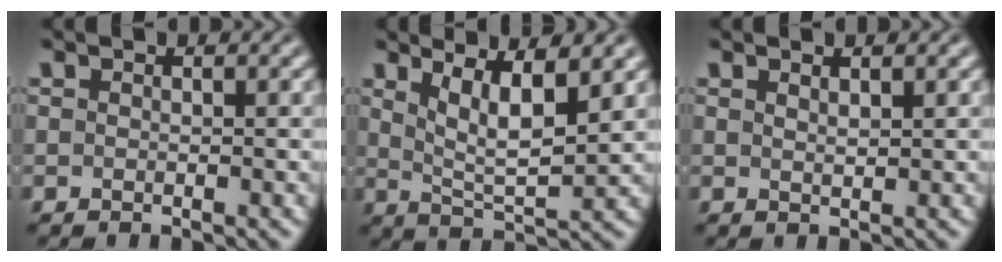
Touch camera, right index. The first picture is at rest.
{"total": 5.0, "force": [1.8, 1.7, 4.3], "torque": [-0.073, -0.026, 0.042]}
{"total": 1.2, "force": [0.7, -1.0, 0.2], "torque": [0.001, -0.006, 0.023]}